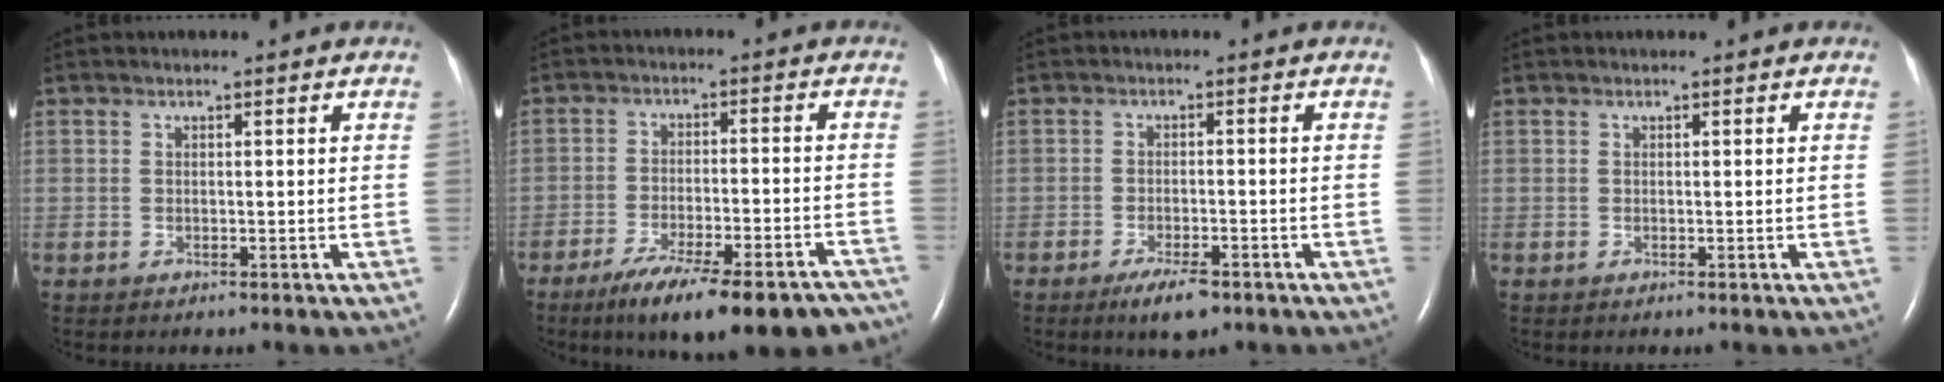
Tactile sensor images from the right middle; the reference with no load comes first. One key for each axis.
{"total": 19.1, "fx": -15.2, "fy": 3.7, "fz": 10.9, "tx": -0.116, "ty": -0.005, "tz": -0.216}
{"total": 4.6, "fx": -3.0, "fy": 1.2, "fz": 3.3, "tx": -0.065, "ty": -0.006, "tz": -0.046}
{"total": 0.0}